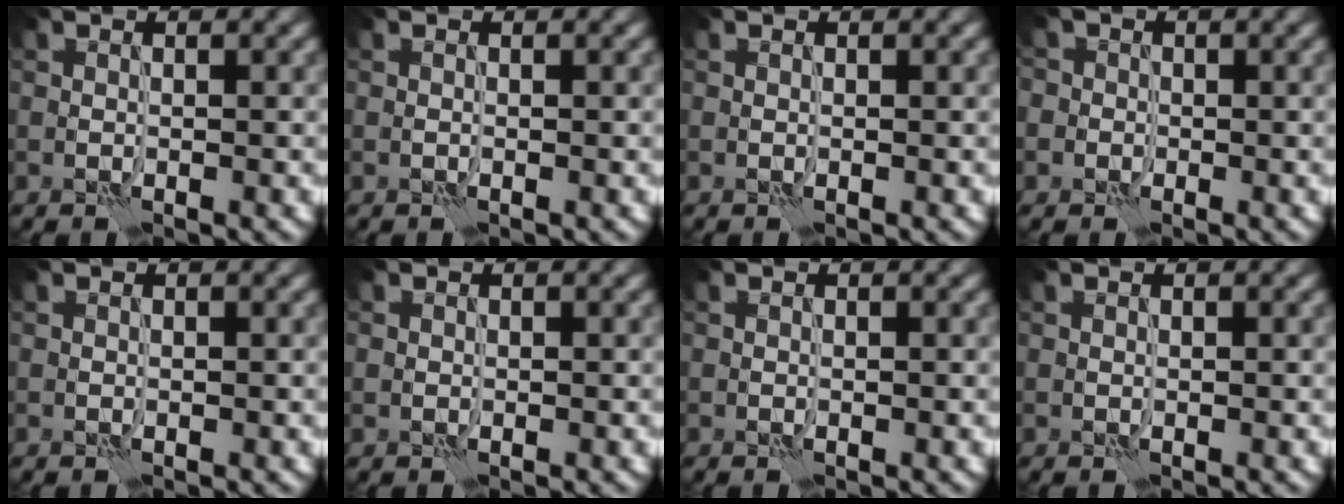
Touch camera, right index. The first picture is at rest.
{"total": 0.0}
{"total": 0.0}
{"total": 1.9, "force": [-0.1, 1.9, 0.2], "torque": [0.022, 0.010, -0.022]}
{"total": 0.0}
{"total": 0.6, "force": [0.0, 0.6, 0.1], "torque": [-0.001, -0.005, 0.000]}
{"total": 0.0}
{"total": 0.0}